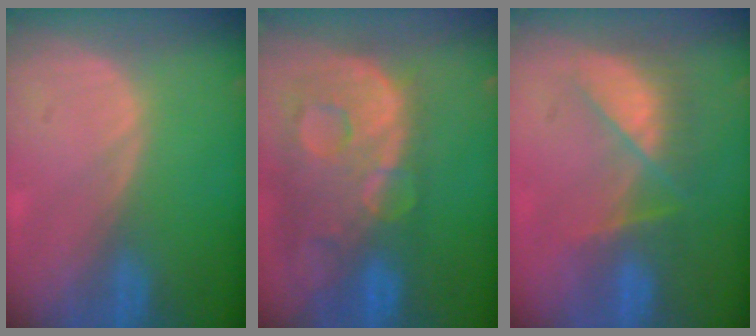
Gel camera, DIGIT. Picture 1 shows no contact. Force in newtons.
{"total": 13.6, "press": 11.1, "slide": 7.9}
{"total": 7.8, "press": 7.0, "slide": 3.4}